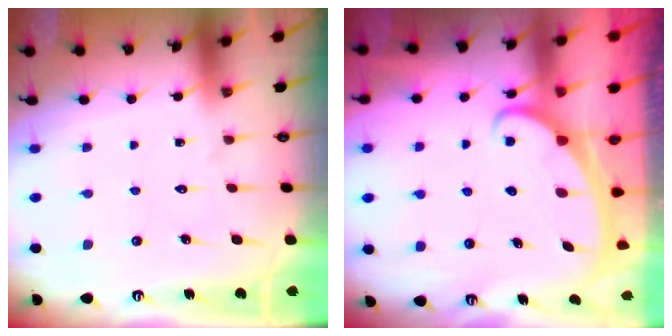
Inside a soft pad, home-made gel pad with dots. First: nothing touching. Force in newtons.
{"total": 2.1, "press": 2.1, "slide": 0.3}